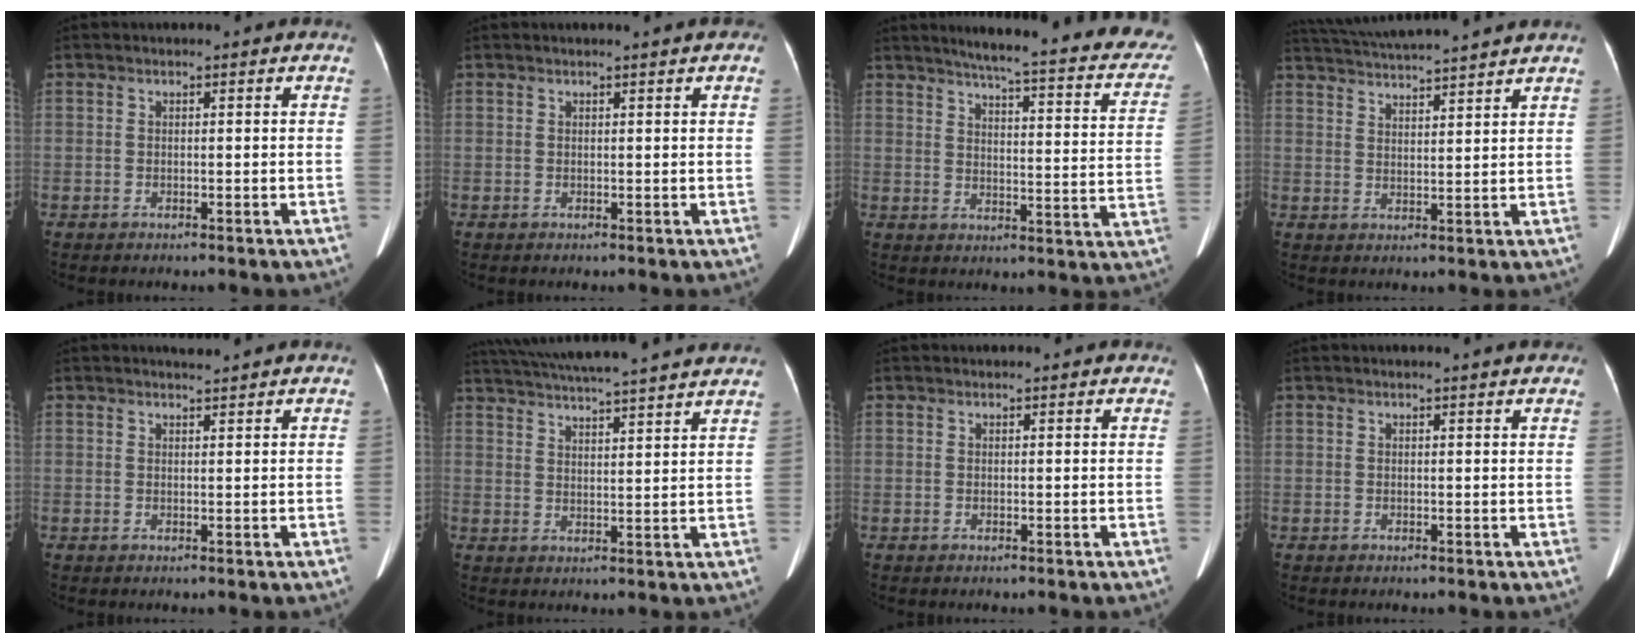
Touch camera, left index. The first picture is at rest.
{"total": 2.5, "force": [1.8, 0.5, 1.8], "torque": [-0.020, 0.019, 0.018]}
{"total": 25.8, "force": [22.1, 3.2, 13.1], "torque": [-0.170, -0.046, 0.252]}
{"total": 13.0, "force": [12.0, -0.4, 4.9], "torque": [-0.097, 0.028, 0.181]}
{"total": 1.3, "force": [1.3, -0.2, 0.1], "torque": [-0.006, 0.000, 0.025]}
{"total": 20.7, "force": [18.7, 0.6, 8.9], "torque": [-0.155, 0.020, 0.257]}
{"total": 2.4, "force": [2.1, 0.7, 0.8], "torque": [-0.009, 0.022, 0.019]}
{"total": 4.3, "force": [3.8, 0.5, 1.9], "torque": [-0.024, 0.013, 0.032]}